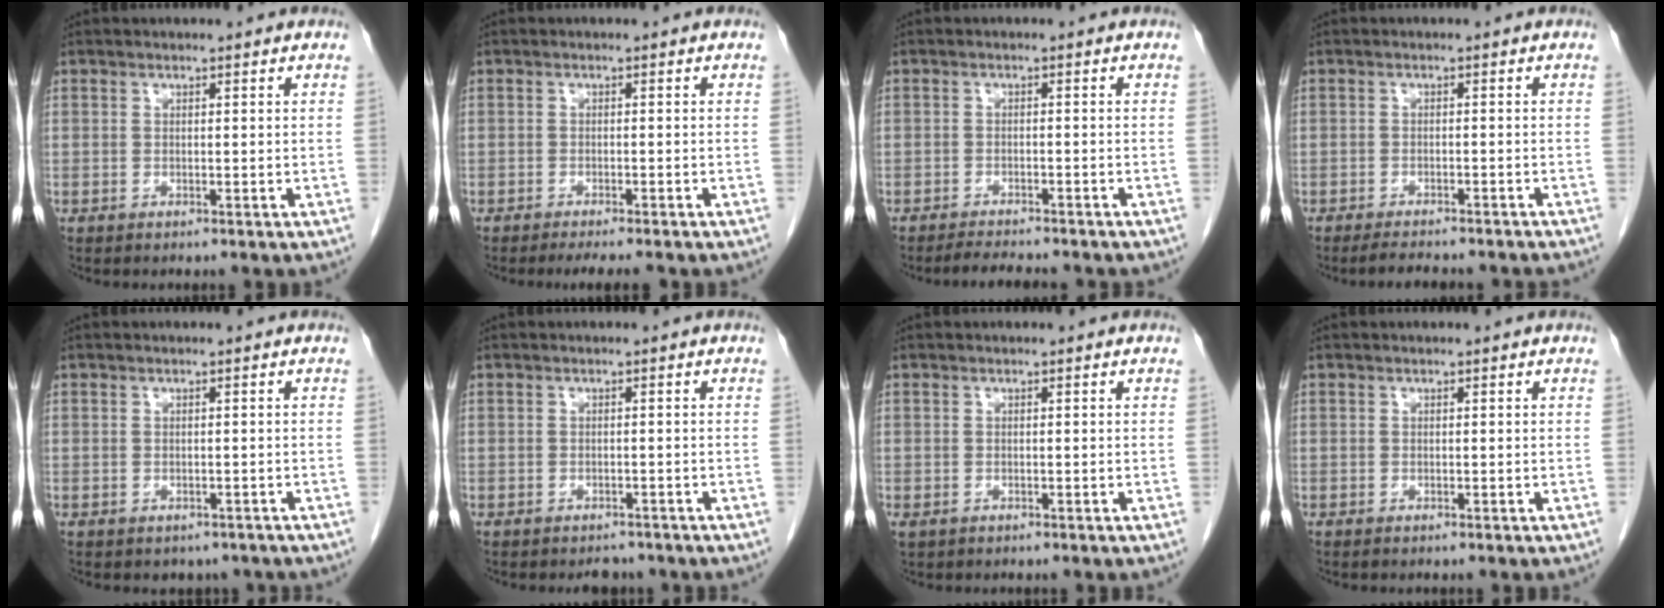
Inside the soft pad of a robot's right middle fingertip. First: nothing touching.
{"total": 4.7, "force": [-4.0, 0.3, 2.4], "torque": [-0.028, -0.009, -0.054]}
{"total": 5.6, "force": [-5.1, 0.9, 2.3], "torque": [-0.036, -0.010, -0.073]}
{"total": 7.0, "force": [-6.2, 1.0, 3.0], "torque": [-0.041, -0.006, -0.085]}
{"total": 2.5, "force": [-2.0, 1.5, 0.4], "torque": [-0.006, 0.003, -0.023]}
{"total": 2.1, "force": [-1.9, 0.9, 0.2], "torque": [-0.009, -0.002, -0.026]}
{"total": 0.7, "force": [-0.3, 0.4, 0.4], "torque": [-0.011, 0.001, 0.000]}
{"total": 0.0}